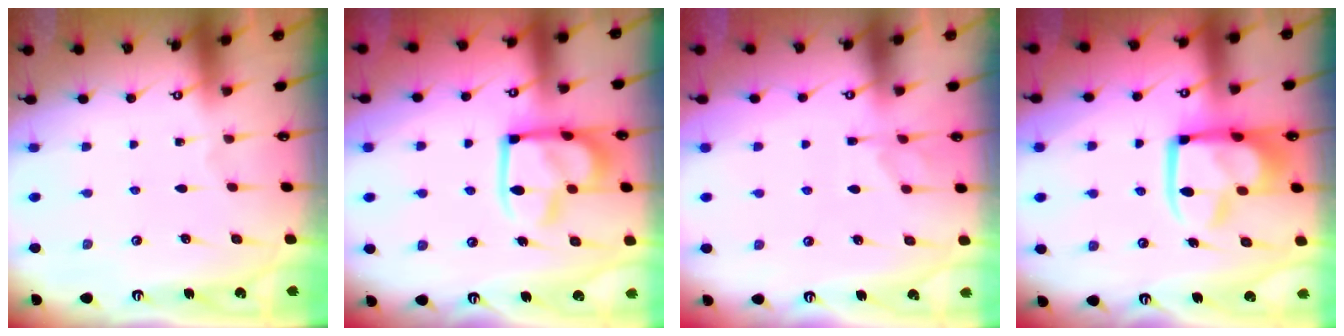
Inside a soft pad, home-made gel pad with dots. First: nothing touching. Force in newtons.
{"total": 15.2, "press": 15.1, "slide": 1.6}
{"total": 1.1, "press": 0.3, "slide": 1.1}
{"total": 15.9, "press": 15.8, "slide": 1.8}